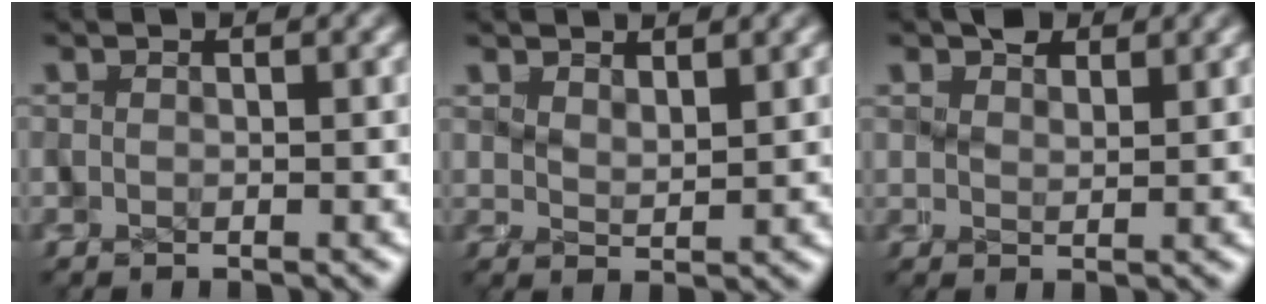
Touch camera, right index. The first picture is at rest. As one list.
[{"total": 2.4, "force": [2.1, 0.4, 0.9], "torque": [-0.020, -0.006, 0.040]}, {"total": 2.3, "force": [1.8, 1.1, 1.0], "torque": [-0.011, -0.005, 0.031]}]